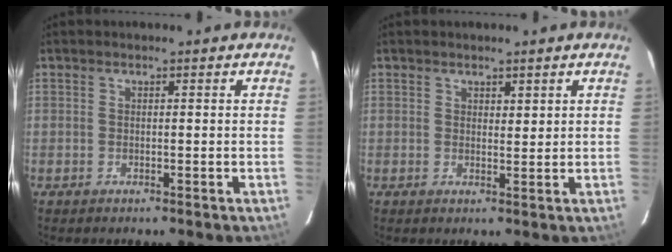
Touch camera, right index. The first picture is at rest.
{"total": 1.4, "force": [1.0, 0.6, 0.7], "torque": [-0.008, -0.002, 0.016]}